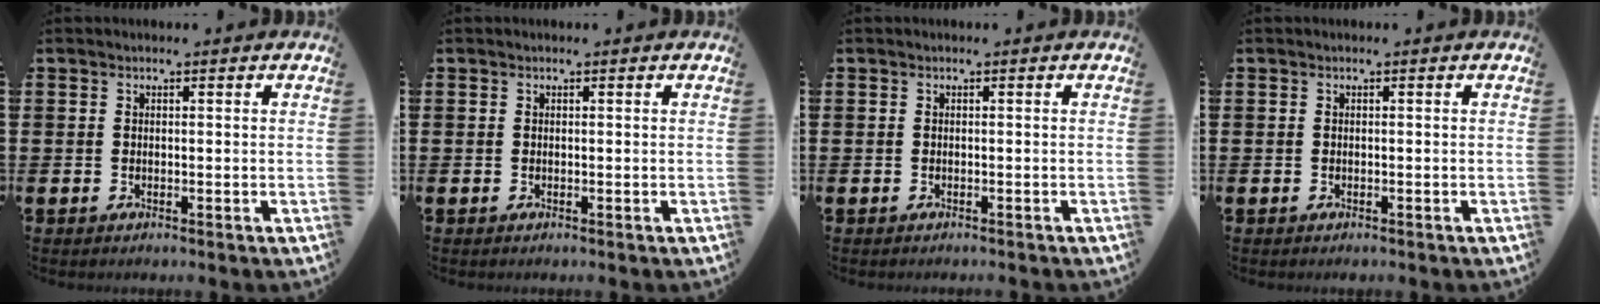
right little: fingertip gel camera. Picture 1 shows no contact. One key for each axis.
{"total": 0.0}
{"total": 0.0}
{"total": 0.0}